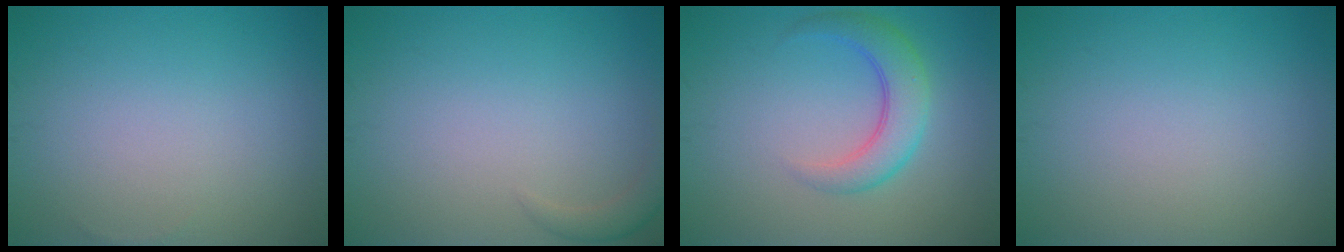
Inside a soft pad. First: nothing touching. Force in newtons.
{"total": 1.4, "press": 1.4, "slide": 0.2}
{"total": 4.0, "press": 4.0, "slide": 0.1}
{"total": 0.0}